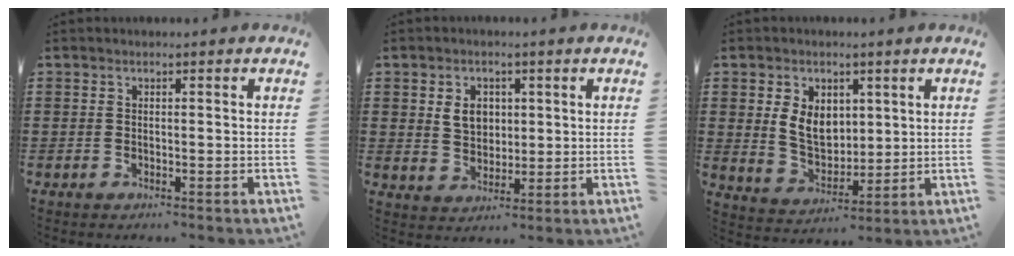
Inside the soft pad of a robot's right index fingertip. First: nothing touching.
{"total": 4.5, "force": [1.1, 3.6, 2.5], "torque": [-0.053, 0.010, 0.016]}
{"total": 6.7, "force": [1.7, 5.0, 4.1], "torque": [-0.093, 0.009, 0.029]}